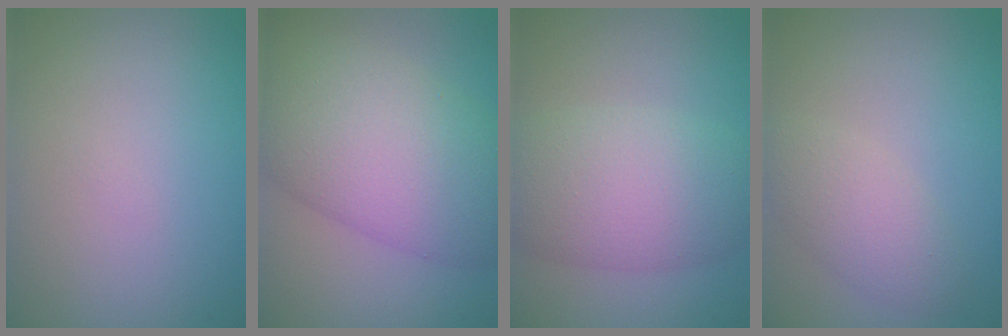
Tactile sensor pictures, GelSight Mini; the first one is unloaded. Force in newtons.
{"total": 10.4, "press": 10.4, "slide": 0.2}
{"total": 7.4, "press": 7.4, "slide": 0.4}
{"total": 3.0, "press": 3.0, "slide": 0.2}